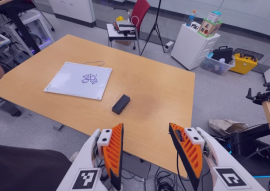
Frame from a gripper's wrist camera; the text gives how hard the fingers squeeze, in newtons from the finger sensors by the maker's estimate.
{"total": 0.0}